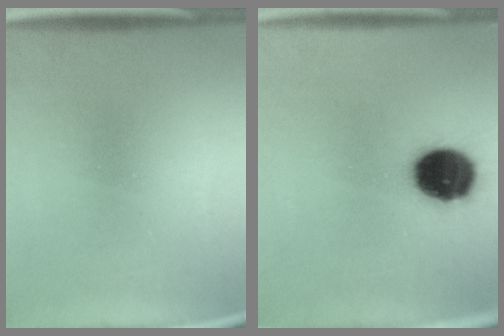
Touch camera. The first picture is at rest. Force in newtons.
{"total": 14.8}